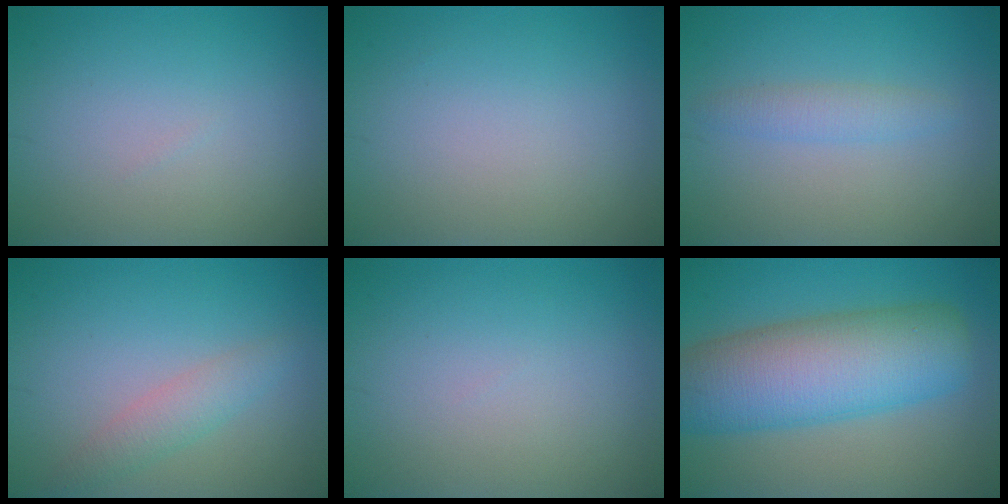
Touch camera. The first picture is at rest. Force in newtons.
{"total": 0.0}
{"total": 1.8, "press": 1.8, "slide": 0.2}
{"total": 2.2, "press": 2.2, "slide": 0.1}
{"total": 0.0}
{"total": 10.8, "press": 10.8, "slide": 0.4}